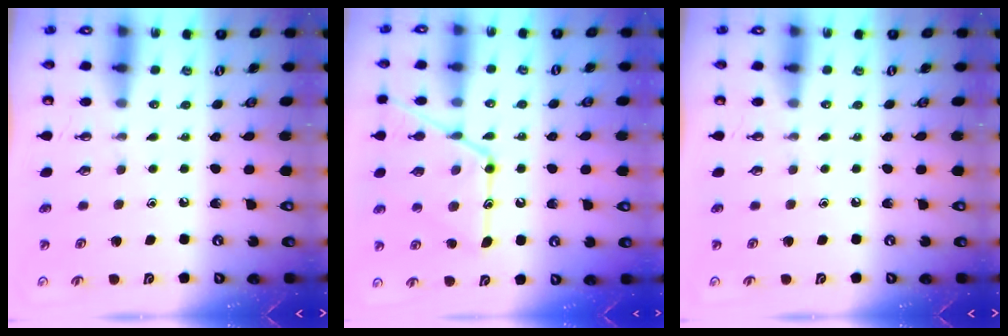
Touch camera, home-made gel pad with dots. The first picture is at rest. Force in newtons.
{"total": 17.5, "press": 17.5, "slide": 1.5}
{"total": 0.0}